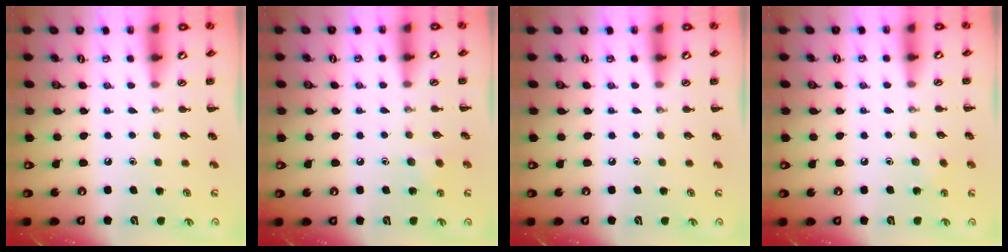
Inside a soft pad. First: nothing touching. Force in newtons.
{"total": 5.3, "press": 5.1, "slide": 1.4}
{"total": 0.0}
{"total": 5.3, "press": 5.1, "slide": 1.4}